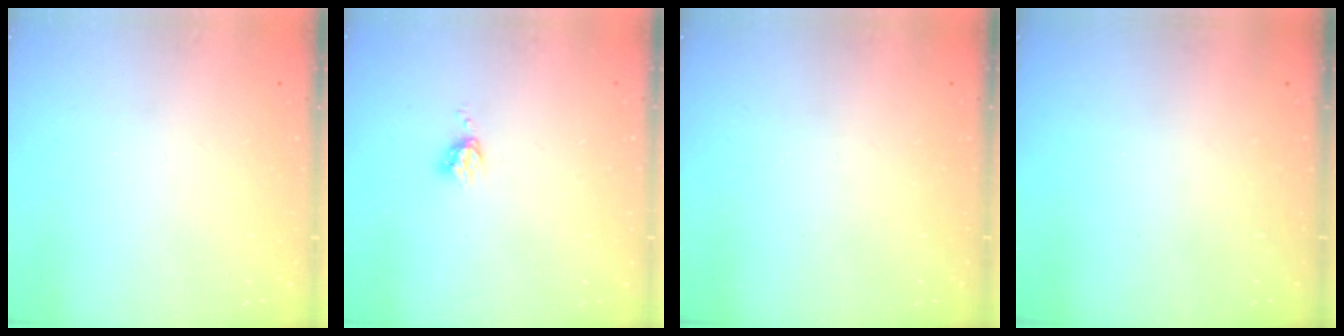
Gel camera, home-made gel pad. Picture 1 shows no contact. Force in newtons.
{"total": 4.2, "press": 4.1, "slide": 0.4}
{"total": 0.0}
{"total": 0.0}